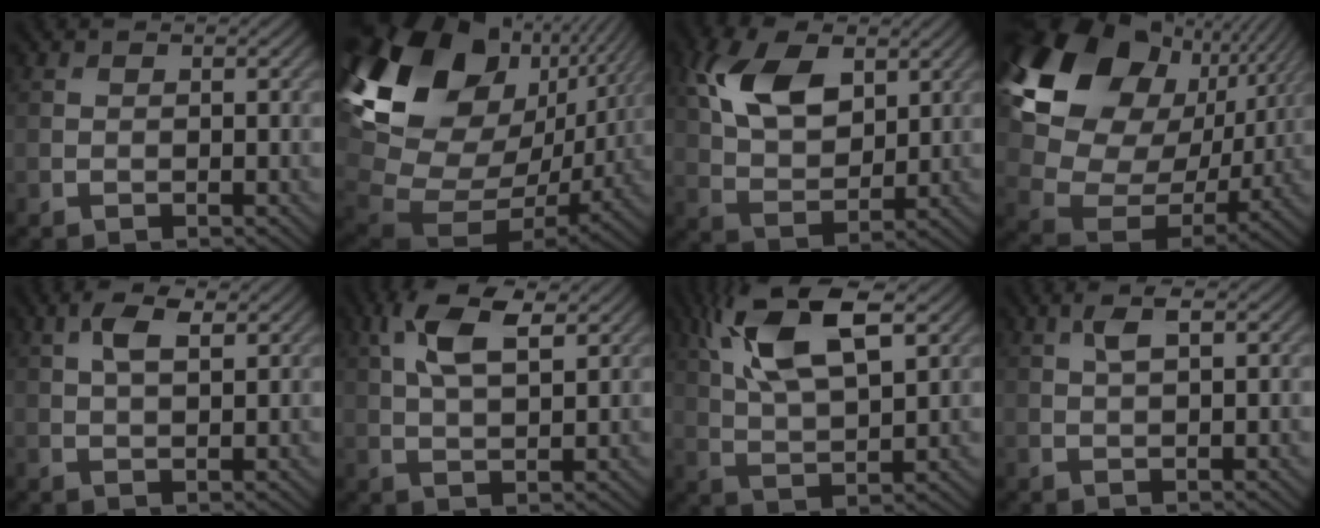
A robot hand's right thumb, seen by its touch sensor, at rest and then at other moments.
{"total": 21.4, "force": [7.3, 14.5, 14.0], "torque": [-0.292, 0.020, 0.156]}
{"total": 10.7, "force": [4.3, 6.2, 7.6], "torque": [-0.179, 0.014, 0.080]}
{"total": 20.7, "force": [8.0, 14.9, 11.9], "torque": [-0.285, 0.019, 0.161]}
{"total": 3.9, "force": [1.6, 1.5, 3.1], "torque": [-0.071, 0.006, 0.031]}
{"total": 7.5, "force": [3.3, 3.0, 6.0], "torque": [-0.133, 0.011, 0.063]}
{"total": 12.4, "force": [5.6, 4.7, 10.0], "torque": [-0.212, 0.013, 0.105]}
{"total": 2.5, "force": [1.0, 0.7, 2.1], "torque": [-0.049, 0.007, 0.019]}